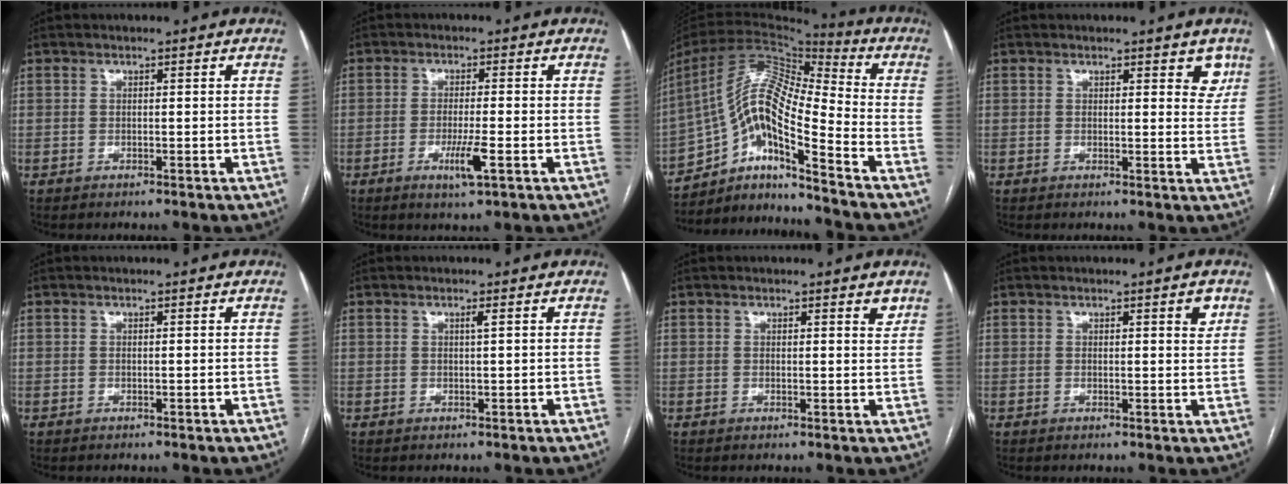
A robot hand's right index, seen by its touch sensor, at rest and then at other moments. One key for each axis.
{"total": 4.6, "fx": -1.8, "fy": 0.0, "fz": 4.3, "tx": -0.079, "ty": -0.010, "tz": -0.032}
{"total": 14.9, "fx": -9.1, "fy": 2.1, "fz": 11.6, "tx": -0.222, "ty": 0.020, "tz": -0.163}
{"total": 3.5, "fx": 2.1, "fy": 1.6, "fz": 2.3, "tx": -0.010, "ty": -0.007, "tz": 0.018}
{"total": 0.0}
{"total": 0.7, "fx": 0.3, "fy": -0.2, "fz": 0.7, "tx": -0.015, "ty": 0.000, "tz": 0.008}
{"total": 1.6, "fx": 1.2, "fy": 0.4, "fz": 1.0, "tx": -0.012, "ty": -0.006, "tz": 0.012}
{"total": 2.0, "fx": 1.1, "fy": 0.4, "fz": 1.7, "tx": -0.019, "ty": -0.003, "tz": 0.011}